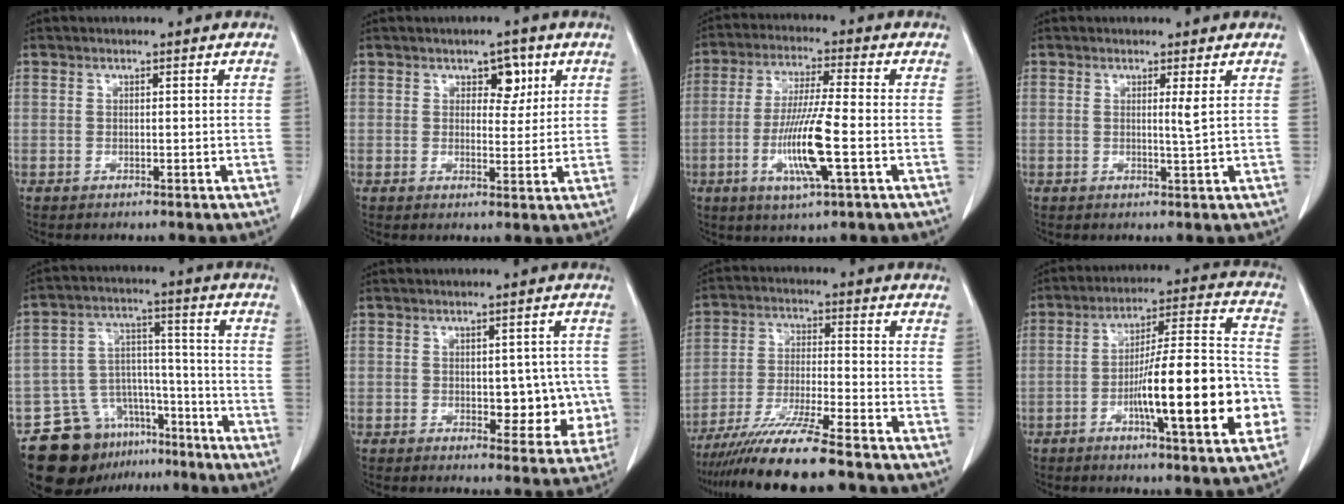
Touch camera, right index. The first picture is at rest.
{"total": 3.8, "force": [1.8, 2.2, 2.5], "torque": [-0.027, 0.004, 0.026]}
{"total": 10.9, "force": [-3.0, 0.2, 10.5], "torque": [-0.208, -0.015, -0.059]}
{"total": 1.6, "force": [0.5, -0.5, 1.4], "torque": [-0.029, -0.007, 0.009]}
{"total": 13.5, "force": [-9.7, 8.4, 4.3], "torque": [-0.061, 0.059, -0.150]}
{"total": 6.9, "force": [-0.6, 4.0, 5.7], "torque": [-0.048, 0.010, 0.000]}
{"total": 13.1, "force": [-10.8, -0.3, 7.4], "torque": [-0.125, -0.031, -0.182]}
{"total": 18.8, "force": [-5.4, 2.2, 17.9], "torque": [-0.261, 0.011, -0.079]}